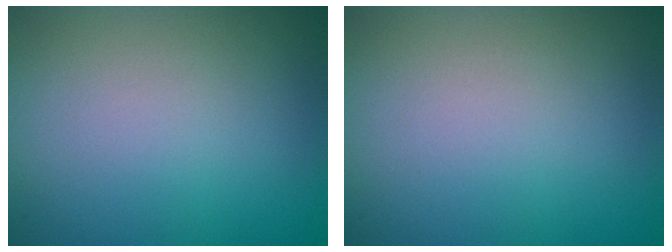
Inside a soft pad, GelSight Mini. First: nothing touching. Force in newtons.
{"total": 0.0}